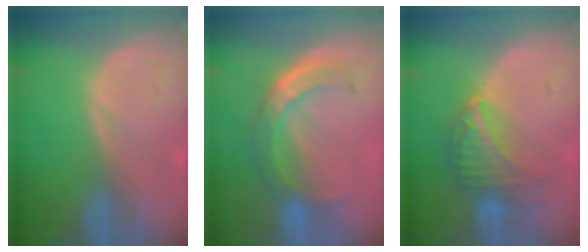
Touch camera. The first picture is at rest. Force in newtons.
{"total": 8.1, "press": 6.7, "slide": 4.4}
{"total": 6.6, "press": 6.5, "slide": 1.0}